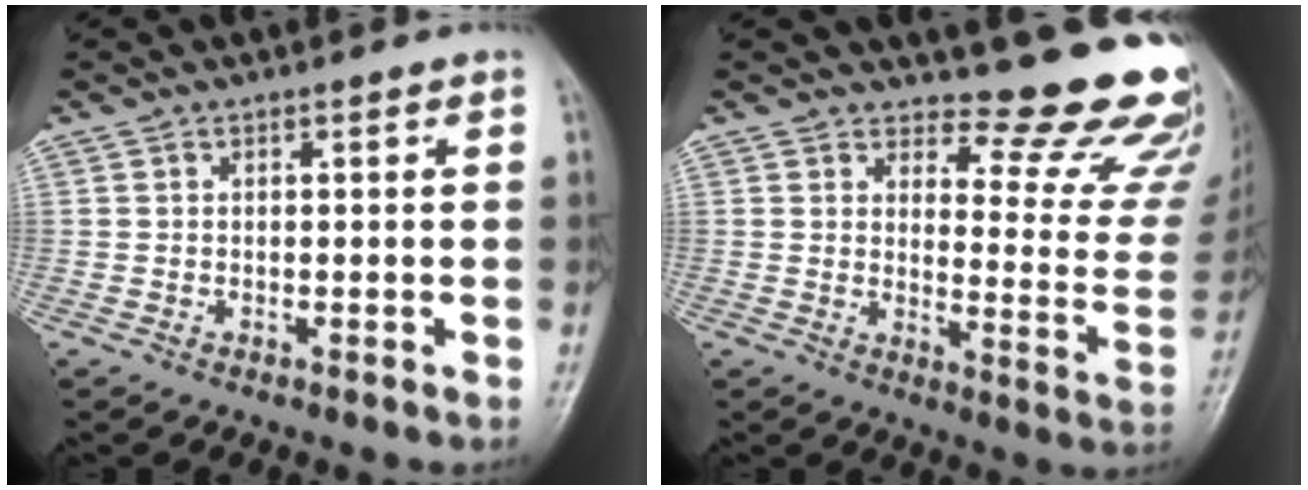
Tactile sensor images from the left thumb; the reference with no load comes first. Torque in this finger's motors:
{"motor_torque": [0.45, 0.21, -0.12, -0.57, 0.03]}